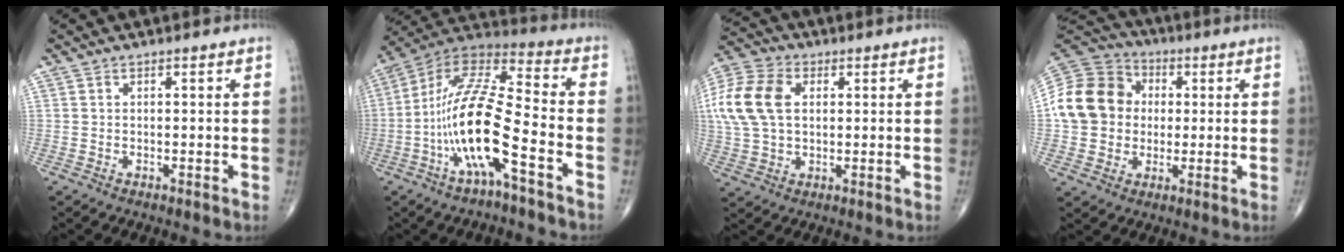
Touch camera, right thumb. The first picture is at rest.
{"total": 17.4, "force": [-6.3, 4.1, 15.7], "torque": [-0.318, 0.058, -0.118]}
{"total": 15.1, "force": [2.7, 10.1, 10.9], "torque": [-0.244, 0.012, 0.048]}
{"total": 16.2, "force": [0.9, 13.9, 8.2], "torque": [-0.144, 0.031, 0.016]}